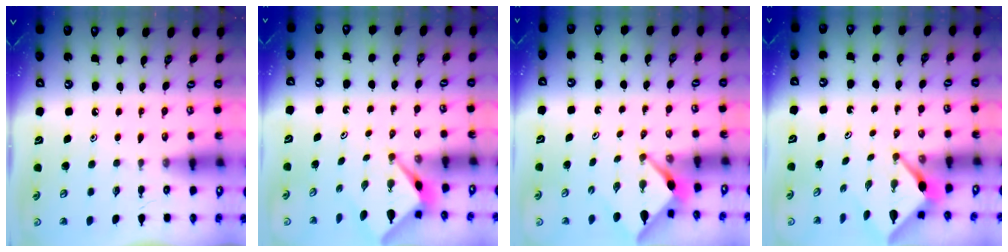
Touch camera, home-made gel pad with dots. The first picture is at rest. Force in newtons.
{"total": 2.6, "press": 2.6, "slide": 0.2}
{"total": 2.7, "press": 2.7, "slide": 0.3}
{"total": 3.3, "press": 3.3, "slide": 0.2}